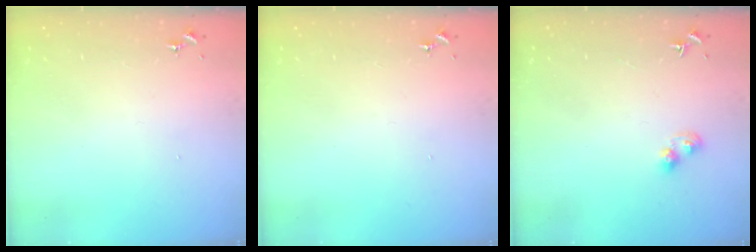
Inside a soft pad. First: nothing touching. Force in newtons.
{"total": 0.0}
{"total": 4.4, "press": 4.3, "slide": 0.4}